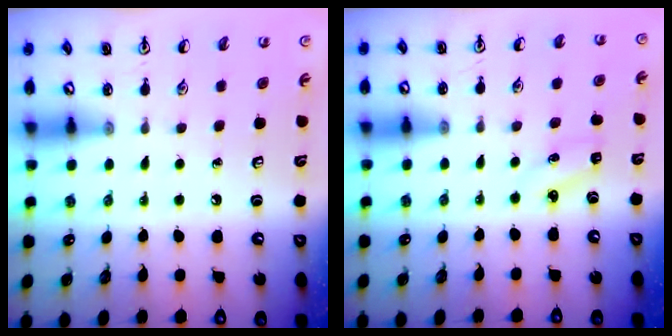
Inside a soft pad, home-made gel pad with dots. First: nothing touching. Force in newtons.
{"total": 2.5, "press": 2.3, "slide": 0.9}